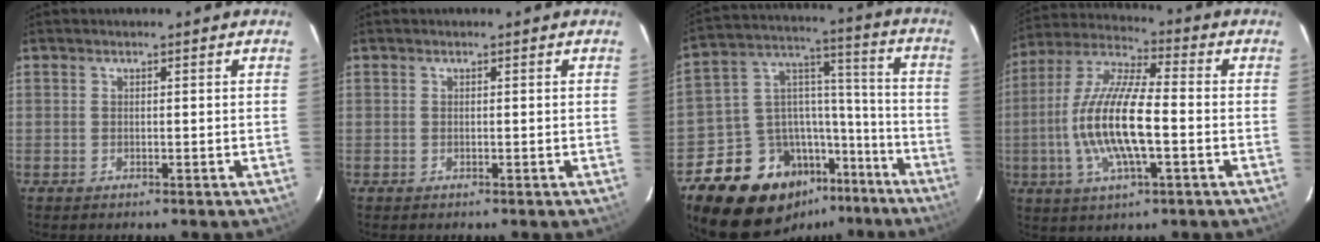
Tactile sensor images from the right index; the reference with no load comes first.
{"total": 0.0}
{"total": 21.4, "force": [-14.4, 13.1, 9.0], "torque": [-0.192, 0.065, -0.207]}
{"total": 15.9, "force": [-2.7, 4.3, 15.1], "torque": [-0.302, 0.000, -0.057]}